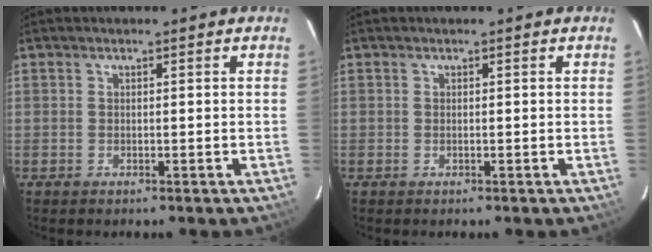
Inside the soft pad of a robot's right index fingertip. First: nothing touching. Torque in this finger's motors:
{"motor_torque": [0.00, 0.00, 0.01, 0.00]}